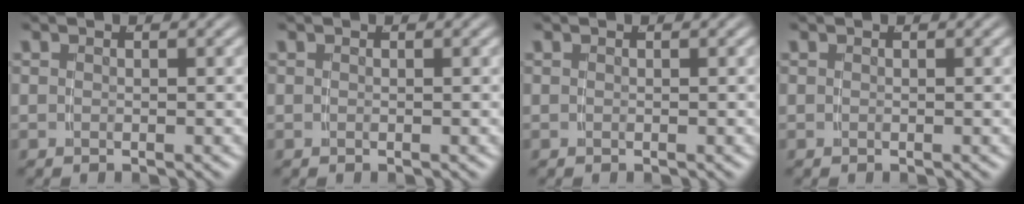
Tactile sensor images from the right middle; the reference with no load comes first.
{"total": 0.0}
{"total": 0.0}
{"total": 0.0}